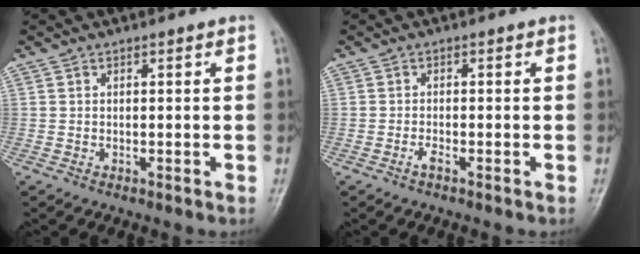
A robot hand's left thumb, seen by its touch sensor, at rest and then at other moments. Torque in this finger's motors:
{"motor_torque": [-0.04, 0.03, 0.06, 0.00, 0.00]}